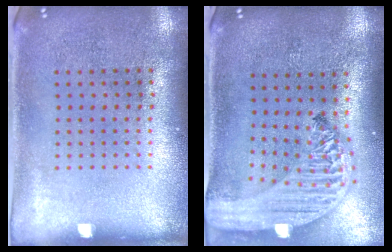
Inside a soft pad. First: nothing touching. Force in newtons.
{"total": 3.2, "press": 2.4, "slide": 2.1}